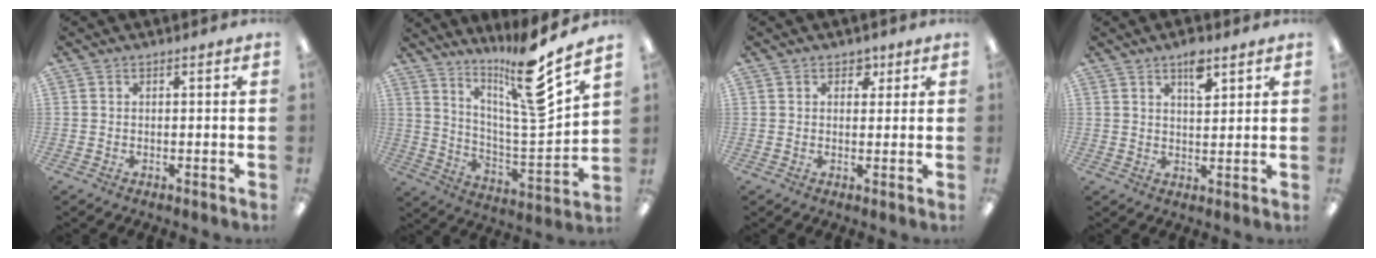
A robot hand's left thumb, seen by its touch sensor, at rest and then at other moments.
{"total": 16.2, "force": [12.2, 0.8, 10.7], "torque": [-0.194, -0.086, 0.189]}
{"total": 2.8, "force": [1.5, 2.1, 1.2], "torque": [-0.002, -0.005, 0.020]}
{"total": 5.9, "force": [3.8, 2.4, 3.8], "torque": [-0.043, -0.020, 0.061]}